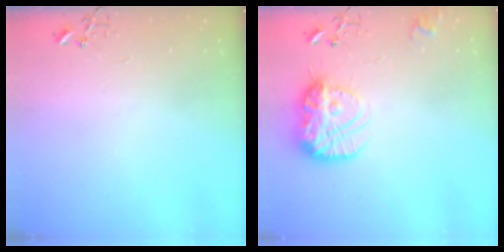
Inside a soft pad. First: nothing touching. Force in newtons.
{"total": 16.5, "press": 16.5, "slide": 1.4}